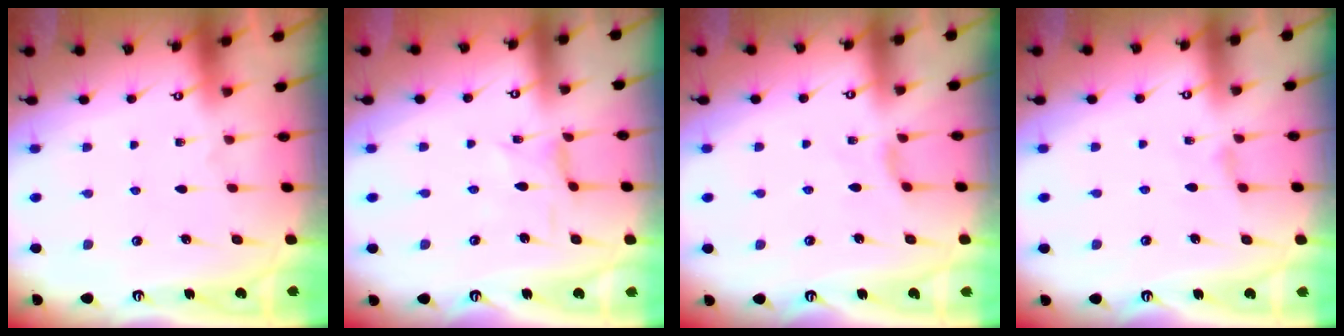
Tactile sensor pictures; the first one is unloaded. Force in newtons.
{"total": 0.8, "press": 0.8, "slide": 0.3}
{"total": 1.9, "press": 1.8, "slide": 0.5}
{"total": 1.4, "press": 1.4, "slide": 0.4}